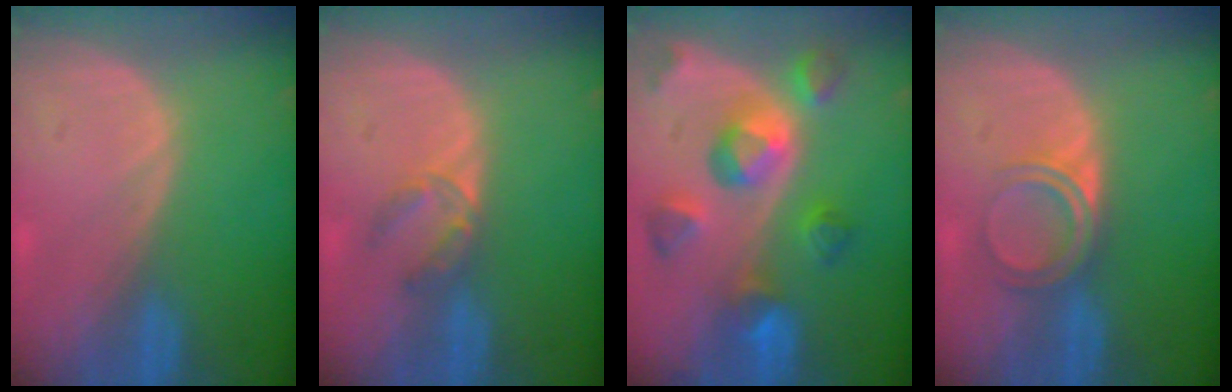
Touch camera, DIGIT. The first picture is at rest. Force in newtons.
{"total": 3.4, "press": 3.2, "slide": 1.0}
{"total": 9.7, "press": 8.8, "slide": 4.1}
{"total": 4.7, "press": 4.0, "slide": 2.5}